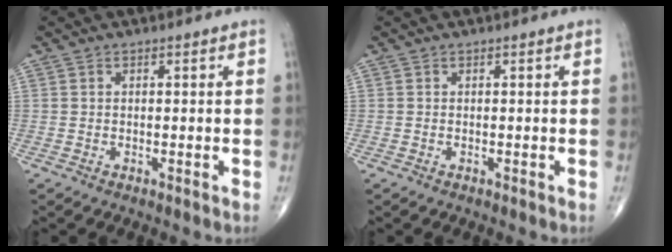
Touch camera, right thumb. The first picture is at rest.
{"total": 0.0}